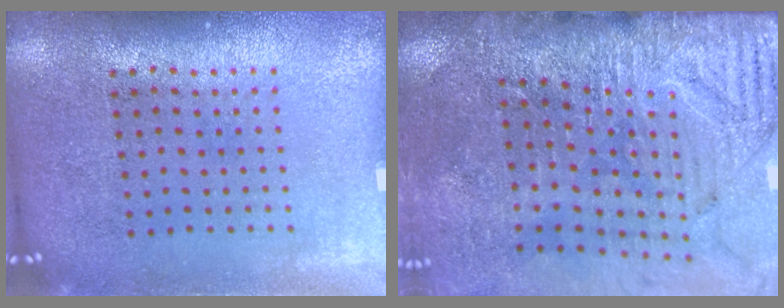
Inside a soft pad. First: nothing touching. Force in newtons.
{"total": 3.6, "press": 3.4, "slide": 1.2}